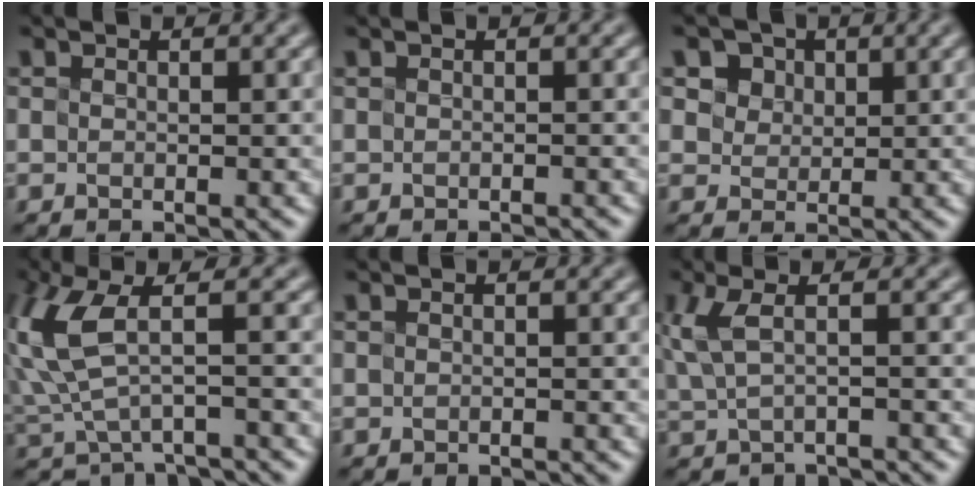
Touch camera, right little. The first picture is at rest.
{"total": 0.8, "force": [-0.7, 0.1, 0.4], "torque": [0.002, -0.010, -0.017]}
{"total": 3.9, "force": [2.3, 2.9, 1.3], "torque": [-0.041, 0.004, 0.044]}
{"total": 5.8, "force": [-0.1, 2.7, 5.1], "torque": [-0.131, -0.017, 0.006]}
{"total": 0.8, "force": [-0.7, 0.1, 0.4], "torque": [0.002, -0.011, -0.018]}
{"total": 2.6, "force": [0.0, 0.6, 2.5], "torque": [-0.060, -0.010, 0.011]}